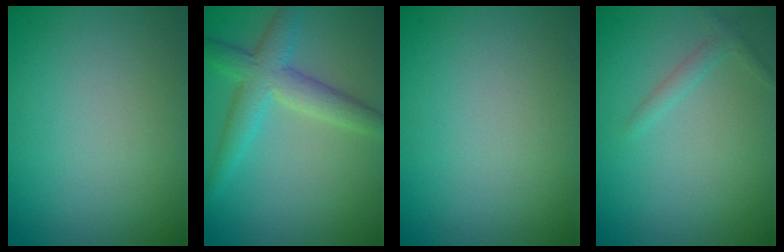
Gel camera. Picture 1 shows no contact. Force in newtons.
{"total": 4.6, "press": 4.6, "slide": 0.1}
{"total": 0.0}
{"total": 1.1, "press": 1.1, "slide": 0.0}